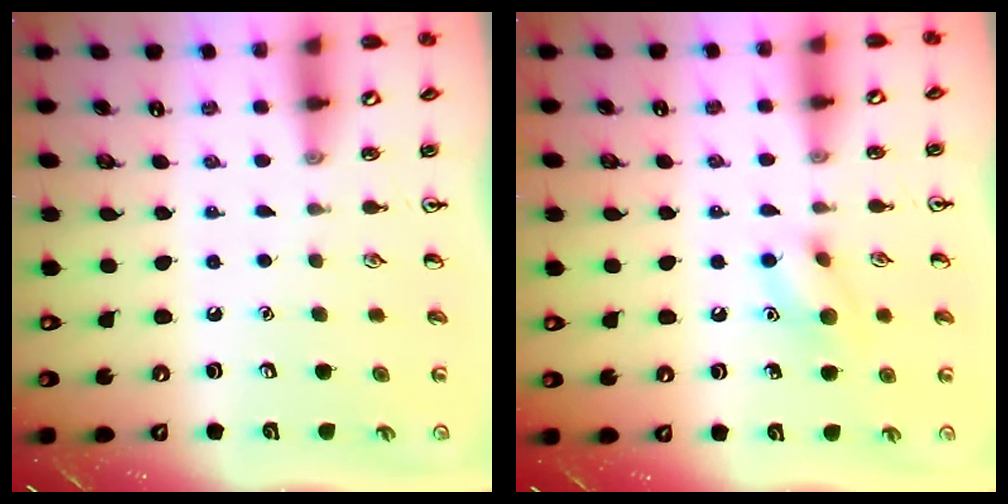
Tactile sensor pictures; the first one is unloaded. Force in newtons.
{"total": 8.3, "press": 8.2, "slide": 1.4}